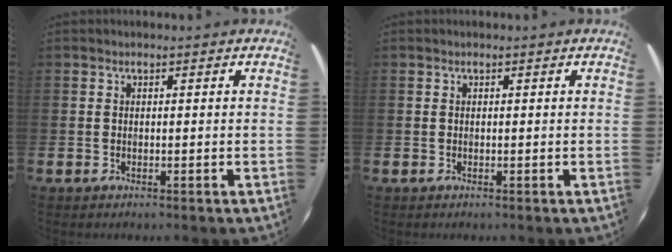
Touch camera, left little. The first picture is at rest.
{"total": 0.0}